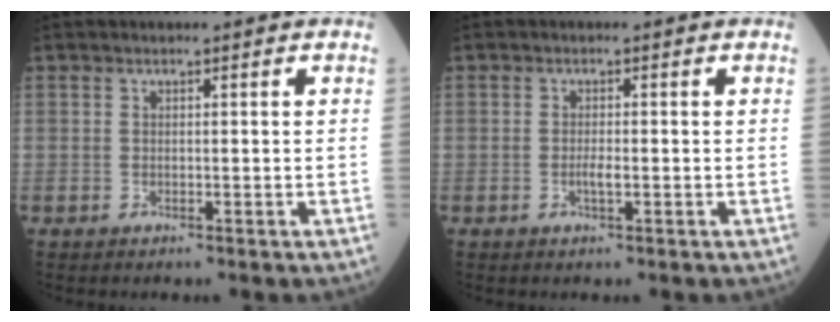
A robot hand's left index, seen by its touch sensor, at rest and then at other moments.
{"total": 1.6, "force": [-0.4, 0.4, 1.5], "torque": [-0.032, -0.001, -0.005]}